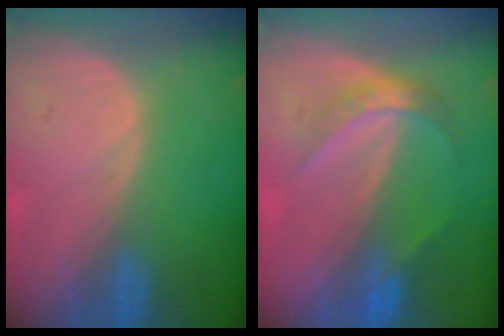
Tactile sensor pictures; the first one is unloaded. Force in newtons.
{"total": 4.8, "press": 4.3, "slide": 2.2}